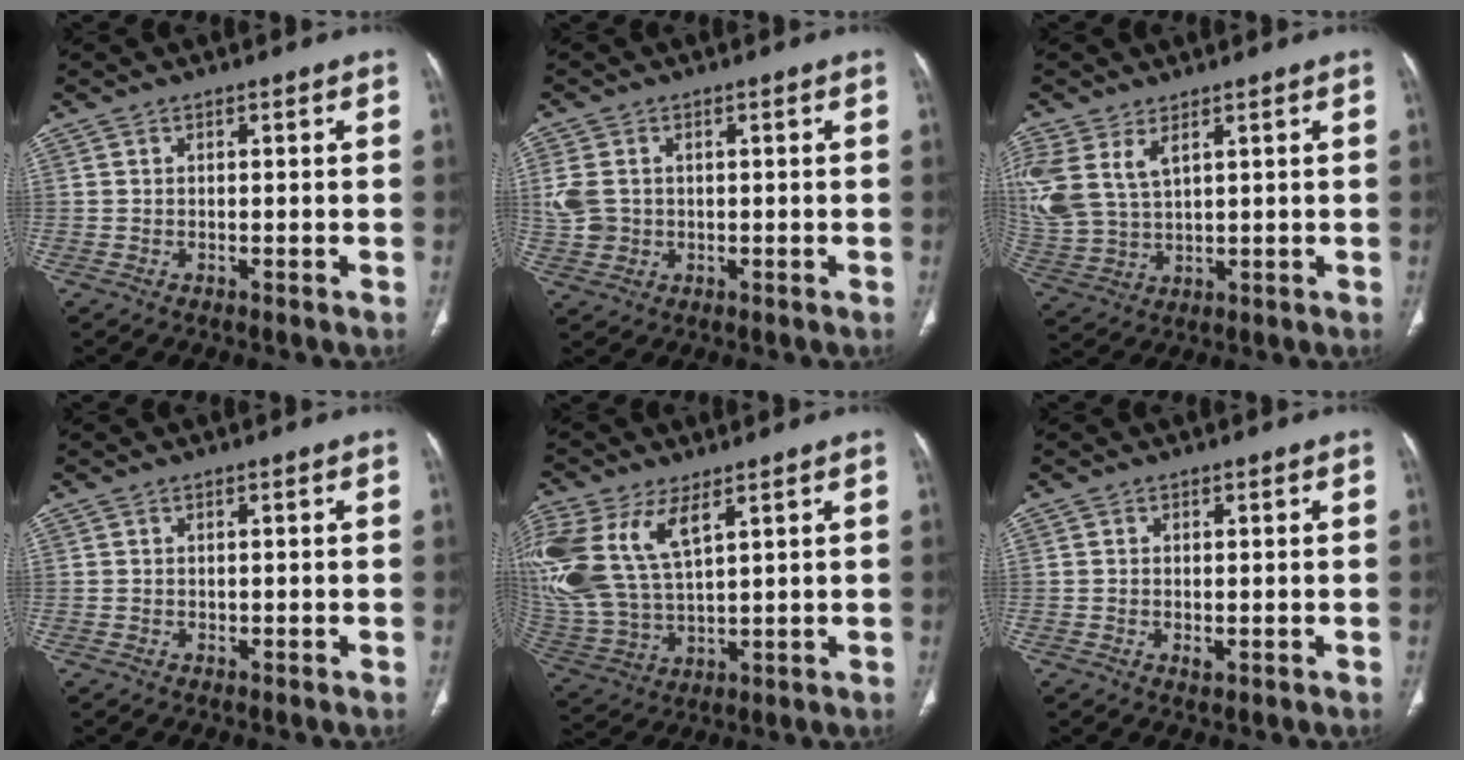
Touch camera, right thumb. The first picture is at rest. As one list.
[{"total": 5.6, "force": [0.5, 4.4, 3.4], "torque": [-0.080, 0.001, 0.015]}, {"total": 12.5, "force": [5.1, 7.3, 8.9], "torque": [-0.222, -0.010, 0.118]}, {"total": 0.0}, {"total": 19.1, "force": [8.2, 9.8, 14.2], "torque": [-0.338, -0.012, 0.171]}, {"total": 1.1, "force": [-0.1, 0.7, 0.9], "torque": [-0.018, -0.004, 0.000]}]